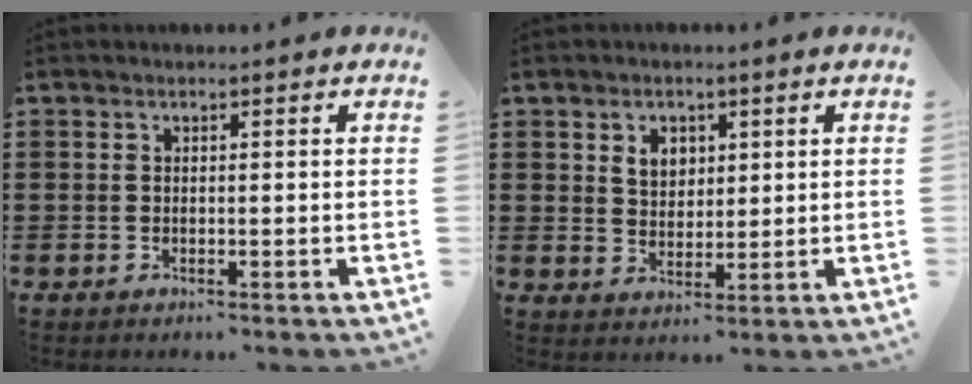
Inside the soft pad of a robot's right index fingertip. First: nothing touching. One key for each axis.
{"total": 3.8, "fx": 1.7, "fy": 2.9, "fz": 1.9, "tx": -0.049, "ty": 0.011, "tz": 0.030}